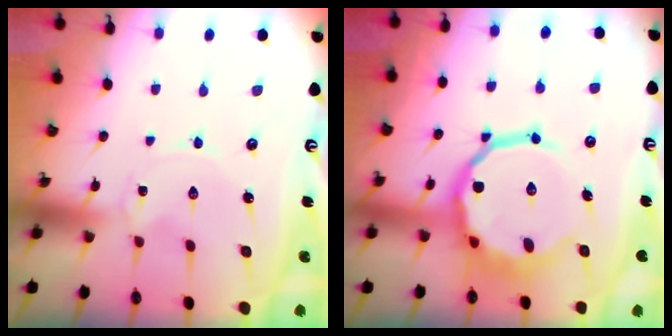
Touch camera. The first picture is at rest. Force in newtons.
{"total": 14.3, "press": 13.8, "slide": 3.8}